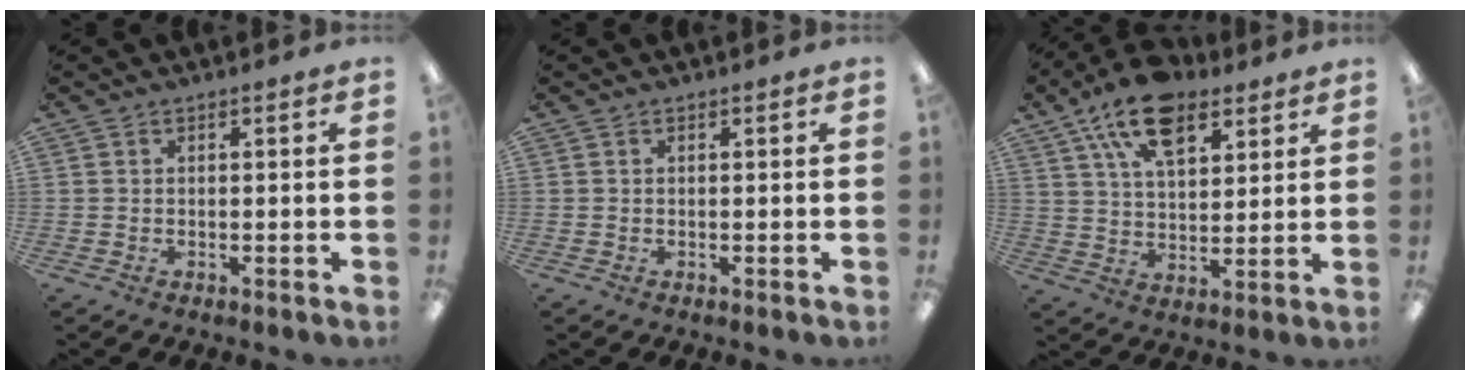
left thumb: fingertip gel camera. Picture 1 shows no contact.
{"total": 0.0}
{"total": 15.4, "force": [9.3, 8.2, 9.0], "torque": [-0.154, -0.030, 0.167]}